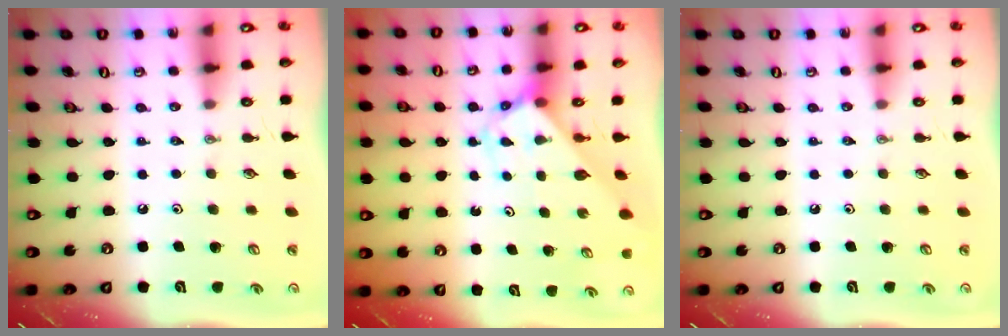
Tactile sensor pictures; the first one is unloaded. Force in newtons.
{"total": 2.8, "press": 2.8, "slide": 0.1}
{"total": 0.0}